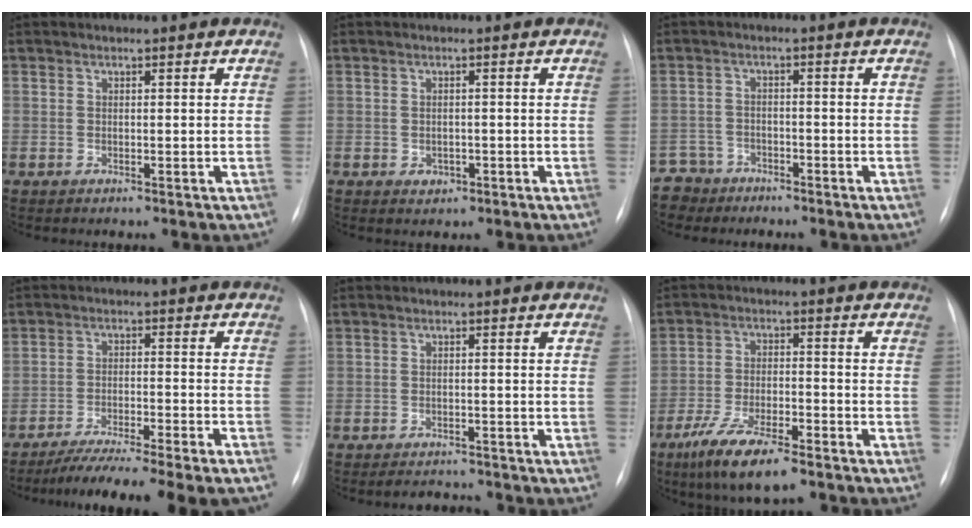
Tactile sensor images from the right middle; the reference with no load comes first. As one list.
[{"total": 1.6, "force": [-0.7, 1.3, 0.7], "torque": [-0.010, 0.002, -0.003]}, {"total": 4.9, "force": [-4.0, 2.6, -1.1], "torque": [0.026, 0.000, -0.078]}, {"total": 14.7, "force": [-12.5, 0.0, 7.7], "torque": [-0.112, -0.023, -0.190]}, {"total": 2.8, "force": [-2.6, 1.0, 0.3], "torque": [-0.007, -0.003, -0.034]}, {"total": 10.5, "force": [-7.2, 2.5, 7.3], "torque": [-0.140, -0.020, -0.123]}]